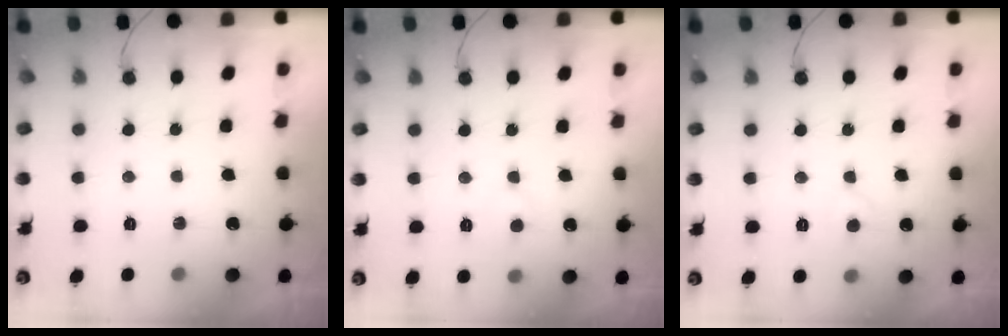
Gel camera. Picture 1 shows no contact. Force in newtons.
{"total": 4.0, "press": 4.0, "slide": 0.4}
{"total": 3.8, "press": 3.7, "slide": 0.5}